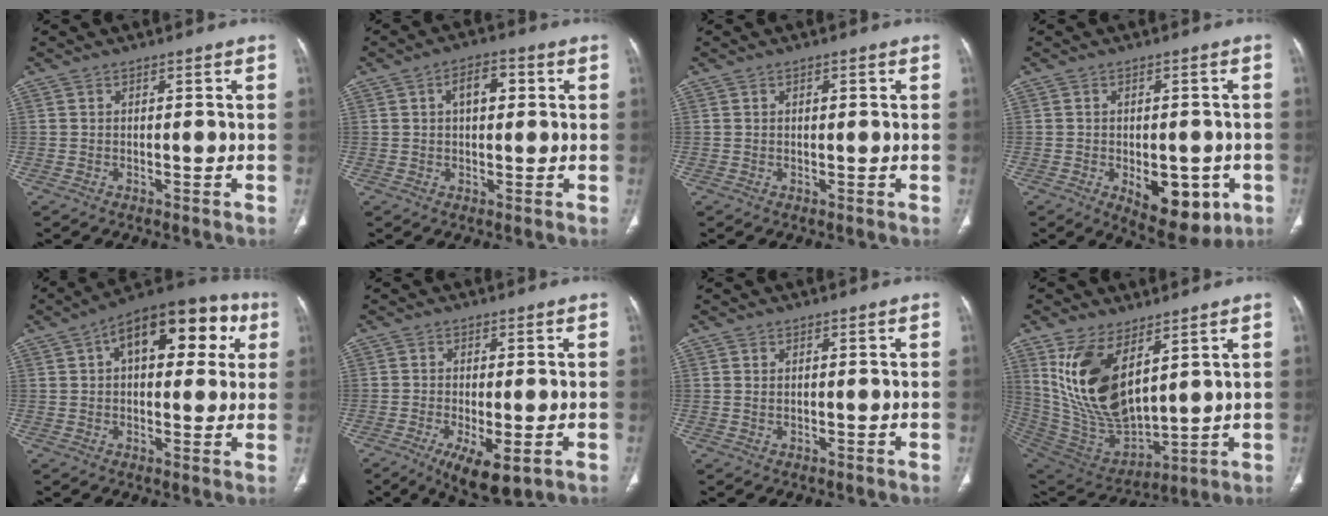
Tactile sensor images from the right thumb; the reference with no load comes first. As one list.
[{"total": 5.7, "force": [1.5, 3.1, 4.5], "torque": [-0.060, 0.008, 0.021]}, {"total": 1.4, "force": [0.4, 0.6, 1.1], "torque": [-0.020, 0.000, 0.007]}, {"total": 10.7, "force": [-3.5, 6.1, 8.2], "torque": [-0.080, 0.002, -0.031]}, {"total": 18.9, "force": [6.2, 9.9, 14.9], "torque": [-0.166, 0.028, 0.082]}, {"total": 8.4, "force": [-3.4, 3.1, 7.0], "torque": [-0.115, -0.014, -0.048]}, {"total": 0.7, "force": [0.5, 0.3, 0.5], "torque": [-0.010, -0.001, 0.010]}, {"total": 18.6, "force": [7.7, 9.1, 14.2], "torque": [-0.256, -0.042, 0.175]}]